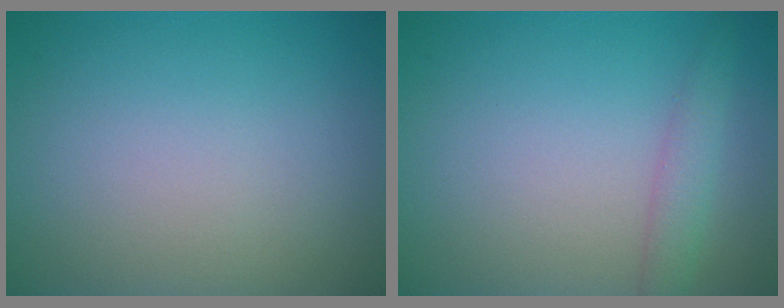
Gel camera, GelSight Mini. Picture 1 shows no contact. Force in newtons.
{"total": 1.9, "press": 1.9, "slide": 0.1}